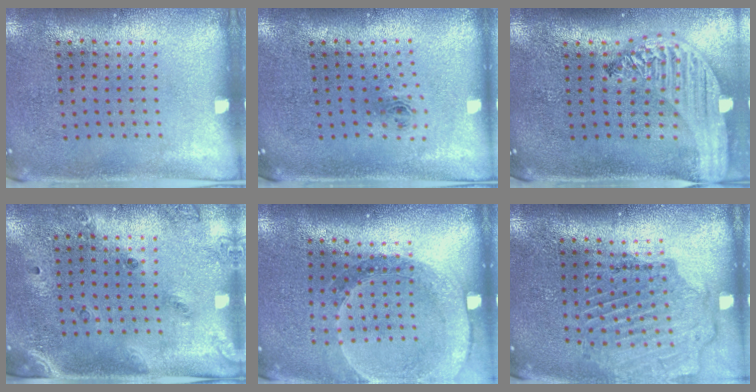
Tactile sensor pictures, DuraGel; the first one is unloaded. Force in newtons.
{"total": 0.8, "press": 0.3, "slide": 0.7}
{"total": 2.8, "press": 2.3, "slide": 1.6}
{"total": 1.5, "press": 1.3, "slide": 0.7}
{"total": 1.5, "press": 1.5, "slide": 0.1}
{"total": 1.6, "press": 1.6, "slide": 0.0}